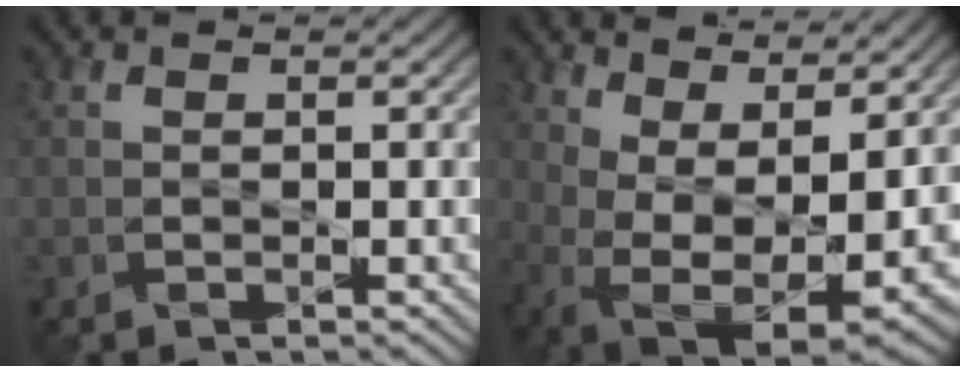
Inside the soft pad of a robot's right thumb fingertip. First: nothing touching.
{"total": 11.4, "force": [2.7, 5.6, 9.5], "torque": [-0.182, -0.017, 0.069]}